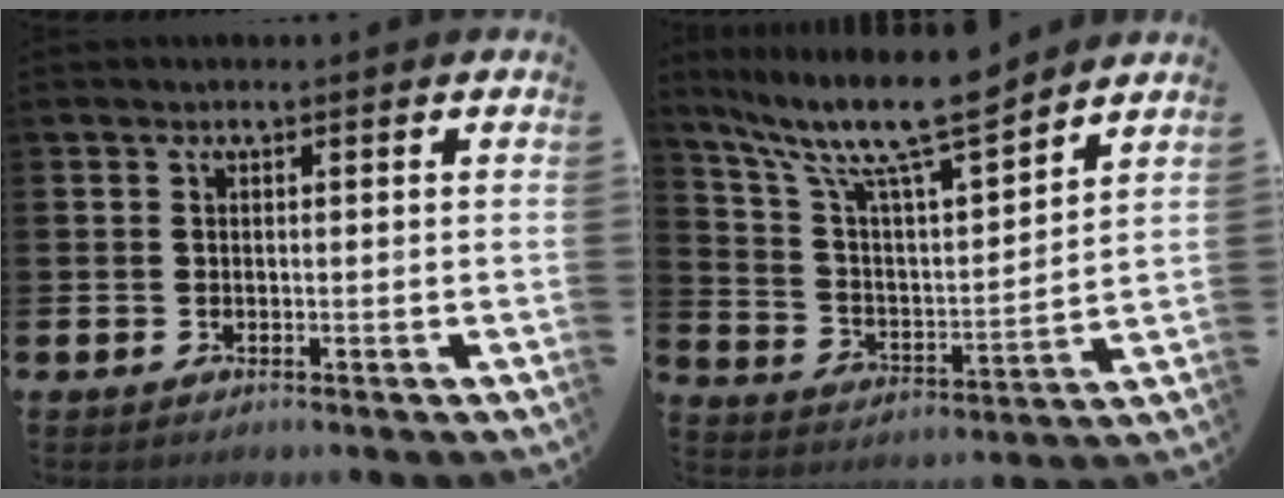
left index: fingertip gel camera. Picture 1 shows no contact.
{"total": 12.2, "force": [10.3, 2.0, 6.1], "torque": [-0.143, -0.061, 0.177]}